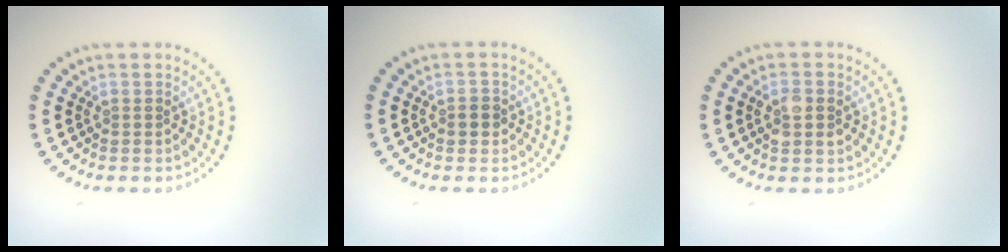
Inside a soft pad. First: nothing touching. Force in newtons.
{"total": 1.3, "press": 1.2, "slide": 0.3}
{"total": 2.1, "press": 2.1, "slide": 0.2}